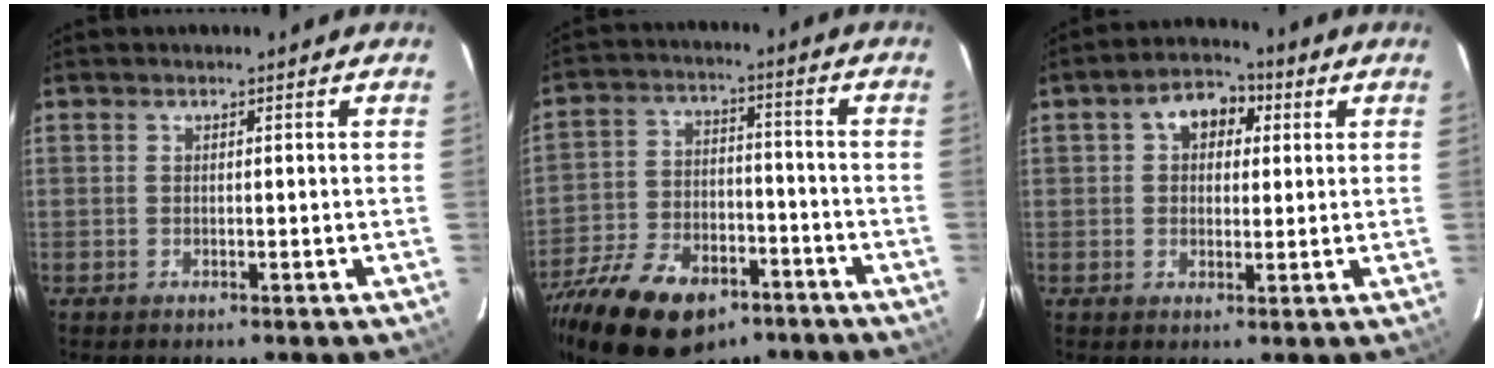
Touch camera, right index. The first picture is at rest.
{"total": 21.2, "force": [-13.5, 11.8, 11.2], "torque": [-0.247, -0.012, -0.212]}
{"total": 7.1, "force": [2.2, 5.1, 4.5], "torque": [-0.070, 0.028, 0.034]}